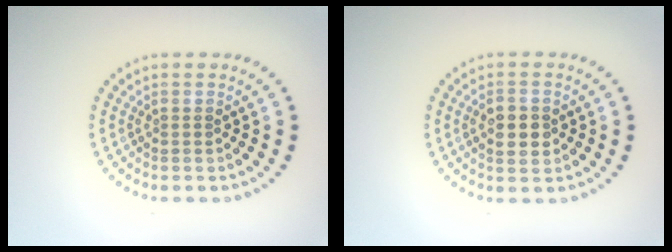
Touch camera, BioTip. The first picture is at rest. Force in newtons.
{"total": 2.6, "press": 2.6, "slide": 0.0}